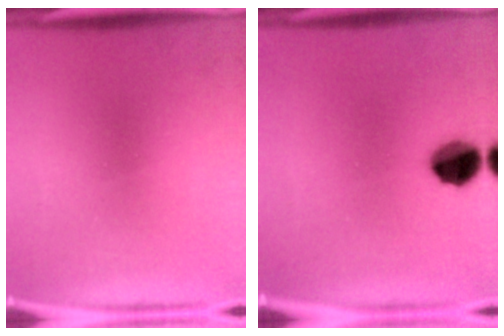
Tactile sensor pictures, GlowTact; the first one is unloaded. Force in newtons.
{"total": 8.4}